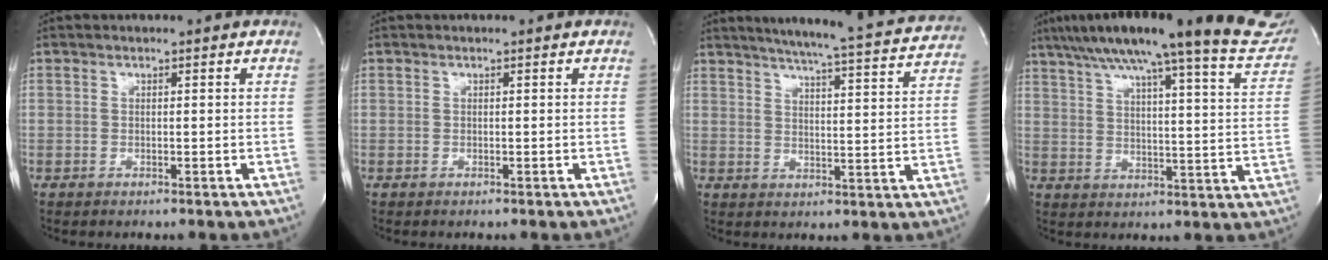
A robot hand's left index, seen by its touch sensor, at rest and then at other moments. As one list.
[{"total": 0.0}, {"total": 21.5, "force": [19.8, 0.5, 8.5], "torque": [-0.131, -0.039, 0.239]}, {"total": 28.5, "force": [23.5, 2.4, 16.0], "torque": [-0.235, -0.020, 0.295]}]